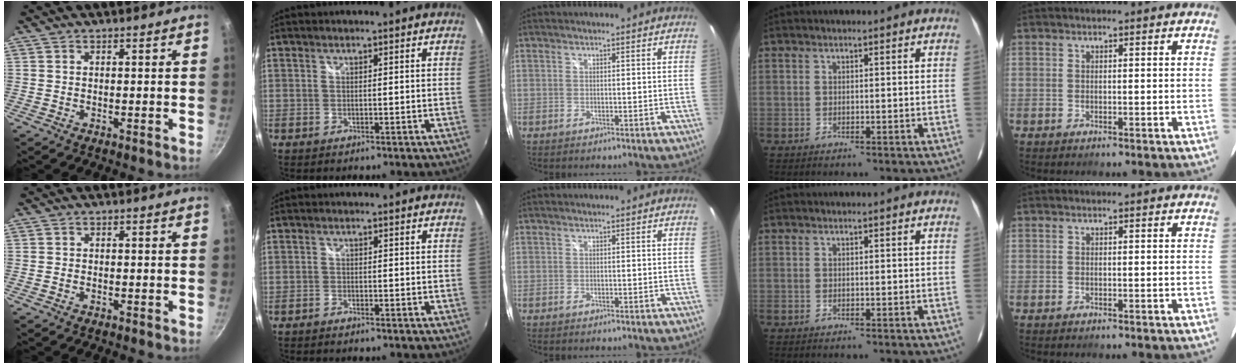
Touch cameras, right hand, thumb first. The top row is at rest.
{"thumb": {"total": 0.7, "force": [-0.5, 0.5, 0.3], "torque": [-0.012, 0.007, -0.011]}, "index": {"total": 1.0, "force": [-1.0, 0.3, 0.3], "torque": [-0.013, -0.003, -0.021]}}